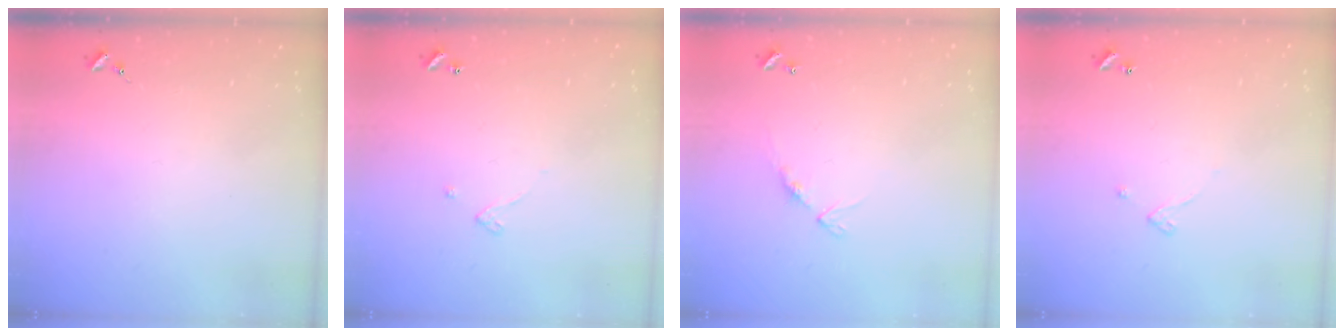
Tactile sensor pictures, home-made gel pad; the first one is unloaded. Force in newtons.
{"total": 2.6, "press": 2.6, "slide": 0.2}
{"total": 8.4, "press": 8.4, "slide": 0.6}
{"total": 3.2, "press": 3.1, "slide": 0.3}